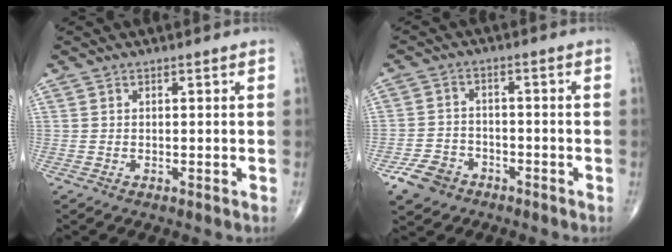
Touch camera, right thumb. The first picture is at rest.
{"total": 6.2, "force": [-3.9, 4.4, 1.9], "torque": [-0.027, 0.020, -0.070]}